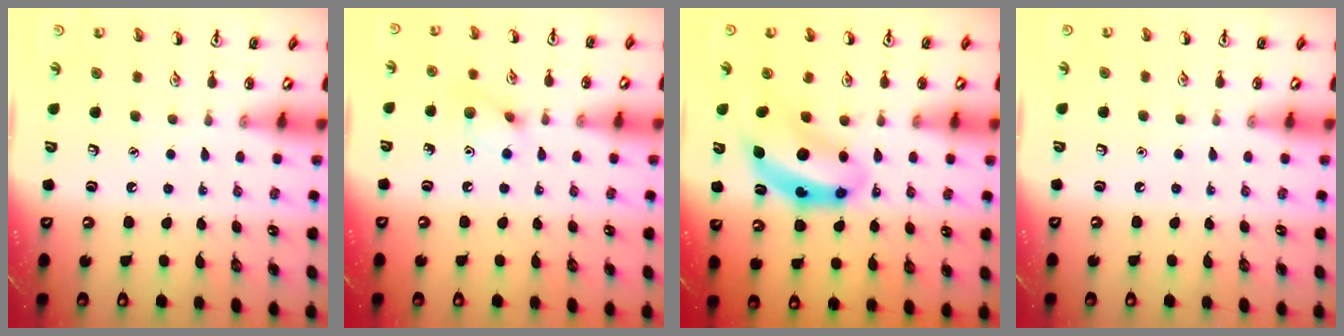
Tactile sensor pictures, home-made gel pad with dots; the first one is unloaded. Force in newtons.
{"total": 8.1, "press": 8.0, "slide": 0.7}
{"total": 8.8, "press": 8.4, "slide": 2.7}
{"total": 0.0}